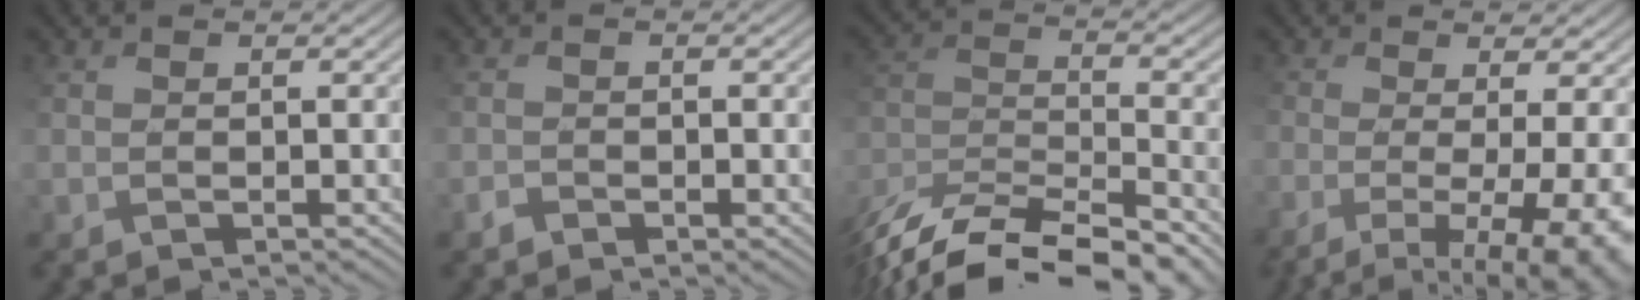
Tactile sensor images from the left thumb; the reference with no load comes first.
{"total": 1.0, "force": [-0.9, 0.2, -0.6], "torque": [-0.002, -0.001, -0.011]}
{"total": 13.6, "force": [-11.4, 3.8, 6.4], "torque": [-0.155, -0.018, -0.183]}
{"total": 10.1, "force": [-3.1, 3.6, 8.9], "torque": [-0.158, -0.022, -0.016]}